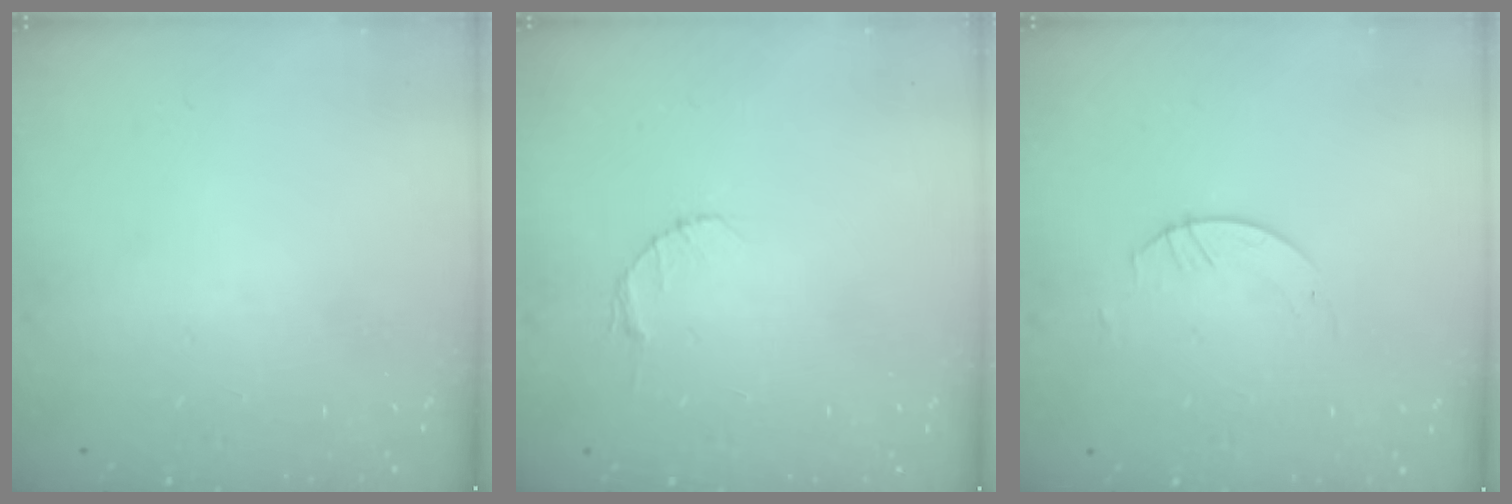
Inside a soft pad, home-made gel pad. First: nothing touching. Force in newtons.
{"total": 2.6, "press": 2.6, "slide": 0.3}
{"total": 1.1, "press": 1.1, "slide": 0.1}